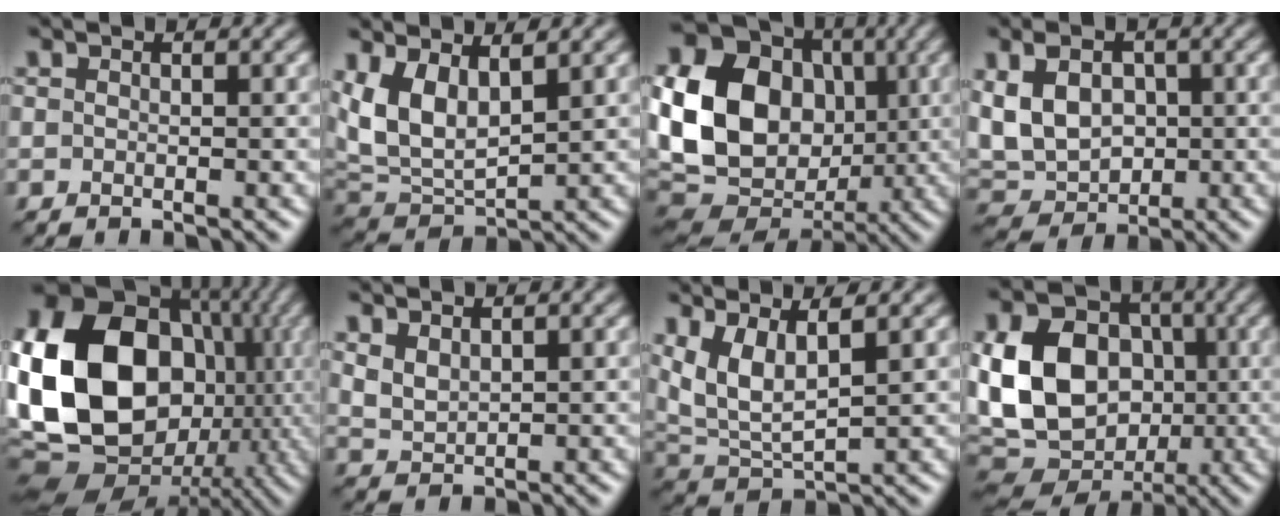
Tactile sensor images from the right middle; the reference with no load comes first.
{"total": 6.6, "force": [2.4, 3.4, 5.1], "torque": [-0.121, -0.006, 0.047]}
{"total": 17.6, "force": [0.8, 14.4, 10.2], "torque": [-0.223, 0.004, 0.007]}
{"total": 6.6, "force": [0.6, 4.8, 4.5], "torque": [-0.091, 0.005, 0.005]}
{"total": 20.8, "force": [0.5, 16.4, 12.9], "torque": [-0.283, 0.003, 0.011]}
{"total": 2.1, "force": [1.3, 1.1, 1.2], "torque": [-0.031, -0.003, 0.033]}
{"total": 4.8, "force": [2.2, 1.8, 3.9], "torque": [-0.096, -0.004, 0.054]}
{"total": 14.1, "force": [-0.8, 10.9, 8.8], "torque": [-0.199, -0.007, -0.017]}